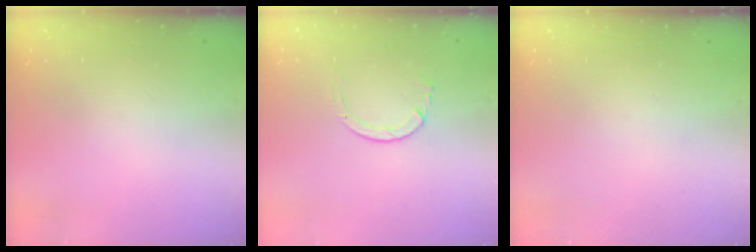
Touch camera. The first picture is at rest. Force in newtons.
{"total": 2.9, "press": 2.9, "slide": 0.2}
{"total": 0.0}